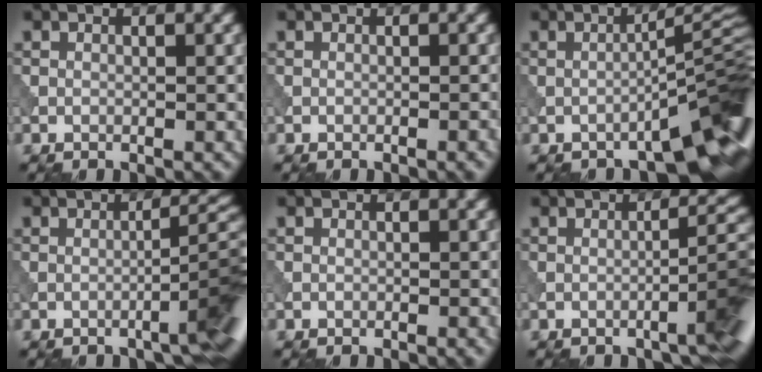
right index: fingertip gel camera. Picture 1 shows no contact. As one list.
[{"total": 1.0, "force": [-0.4, 0.2, 0.8], "torque": [-0.008, 0.003, -0.008]}, {"total": 7.4, "force": [-4.2, 1.1, 6.0], "torque": [-0.072, 0.013, -0.068]}, {"total": 5.9, "force": [-2.2, 1.0, 5.4], "torque": [-0.062, 0.020, -0.036]}, {"total": 0.6, "force": [-0.2, 0.1, 0.6], "torque": [-0.006, 0.002, -0.005]}, {"total": 5.3, "force": [-1.9, 0.8, 4.9], "torque": [-0.056, 0.020, -0.035]}]